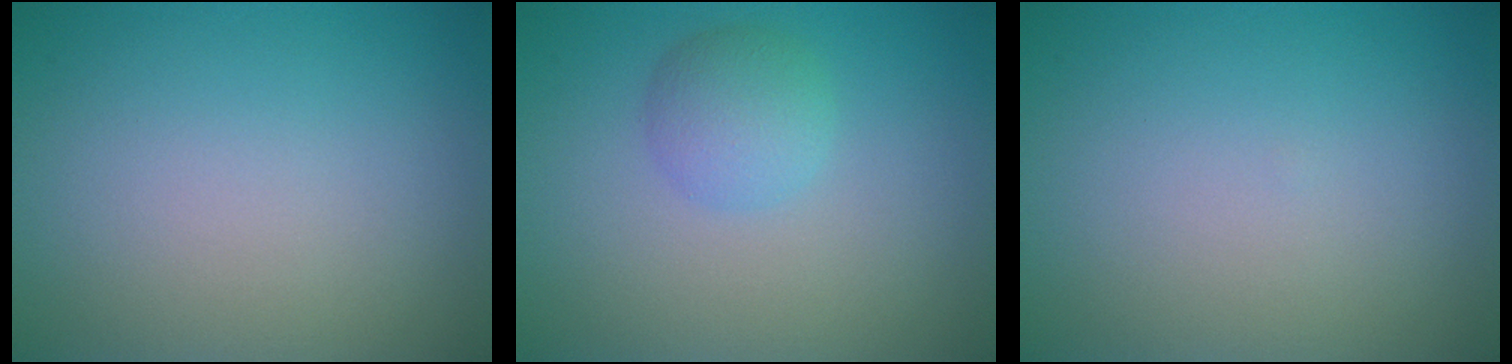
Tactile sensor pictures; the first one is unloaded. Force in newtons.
{"total": 2.6, "press": 2.6, "slide": 0.1}
{"total": 0.0}